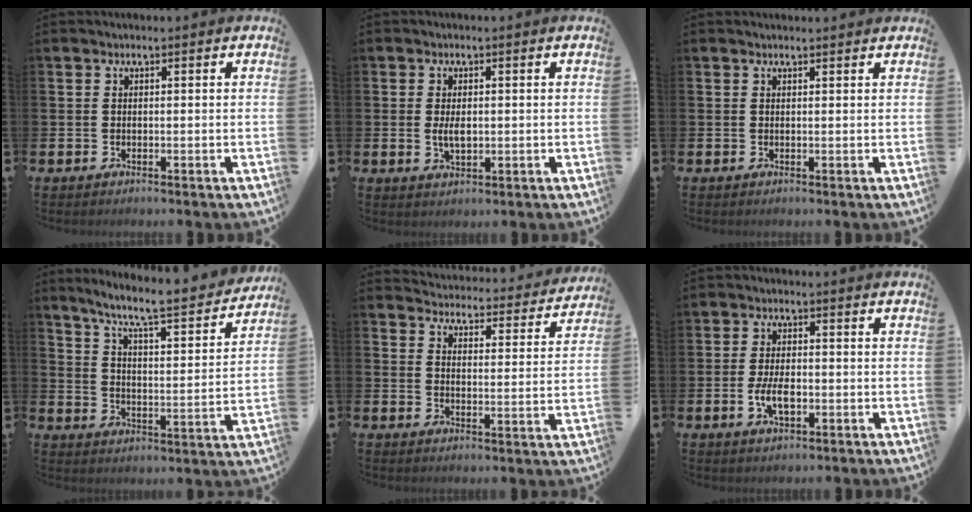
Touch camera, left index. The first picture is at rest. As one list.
[{"total": 2.9, "force": [0.1, 1.5, 2.4], "torque": [-0.039, 0.001, -0.001]}, {"total": 0.6, "force": [0.6, 0.0, 0.2], "torque": [0.007, -0.003, 0.009]}, {"total": 8.0, "force": [7.1, 0.7, 3.7], "torque": [-0.095, -0.054, 0.115]}, {"total": 4.0, "force": [4.0, 0.6, 0.3], "torque": [-0.022, -0.037, 0.064]}, {"total": 4.2, "force": [-1.0, 2.1, 3.5], "torque": [-0.067, 0.003, -0.020]}]